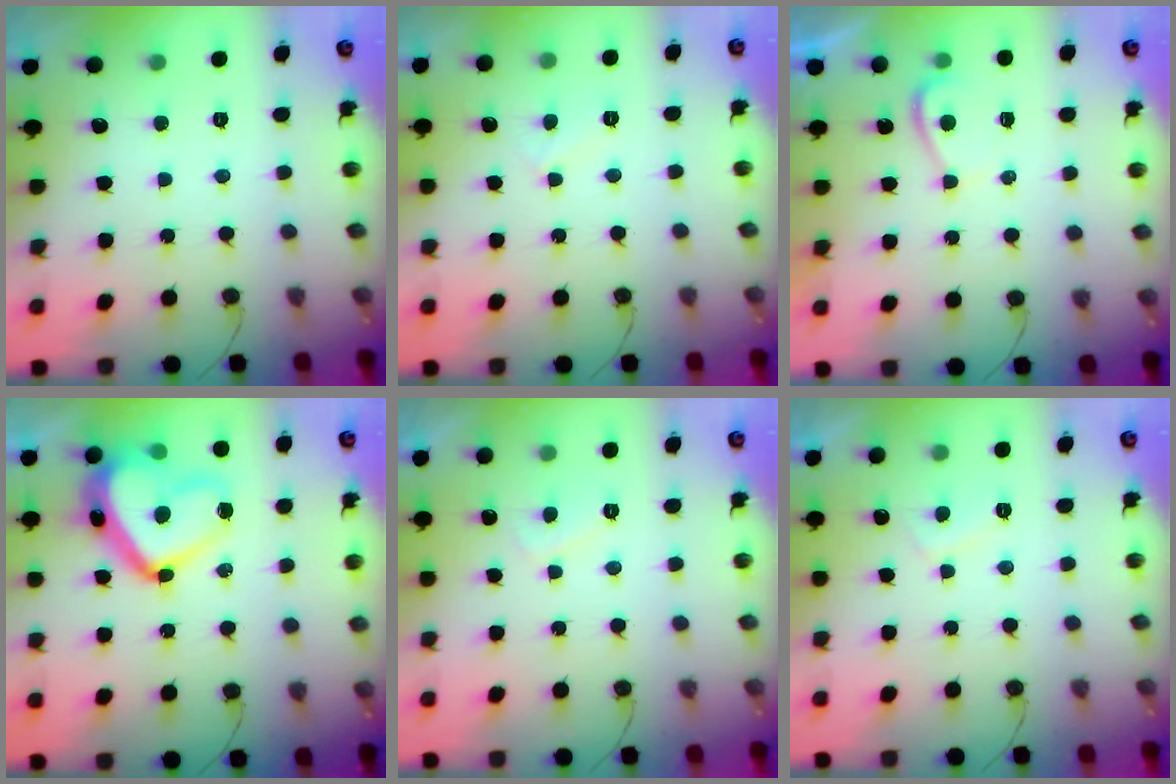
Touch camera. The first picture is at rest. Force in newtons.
{"total": 2.8, "press": 2.8, "slide": 0.3}
{"total": 1.2, "press": 1.1, "slide": 0.6}
{"total": 18.6, "press": 18.5, "slide": 1.9}
{"total": 2.1, "press": 2.0, "slide": 0.8}
{"total": 2.8, "press": 2.7, "slide": 0.9}